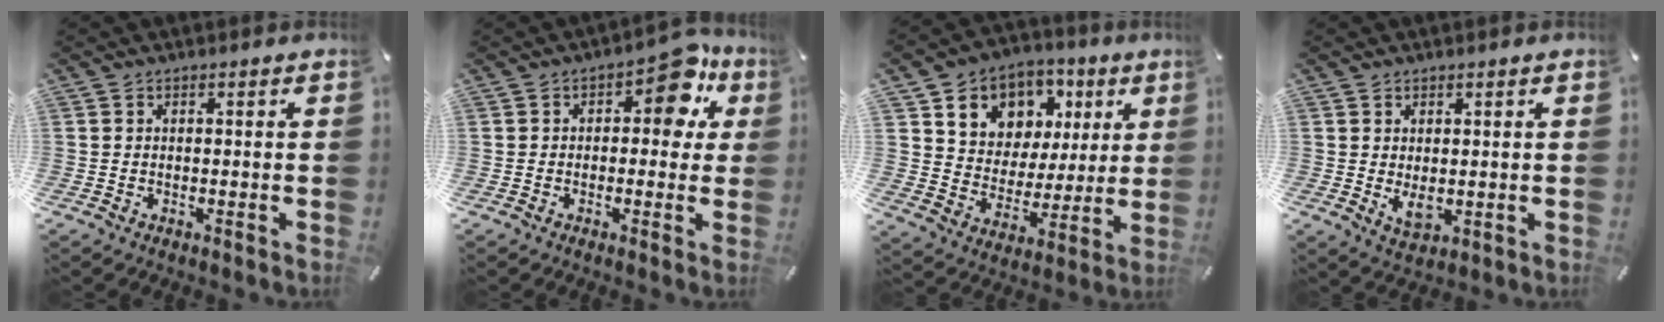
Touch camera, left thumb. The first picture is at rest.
{"total": 10.2, "force": [3.9, 5.5, 7.6], "torque": [-0.082, -0.020, 0.059]}
{"total": 10.2, "force": [4.2, 9.2, 1.6], "torque": [-0.038, -0.030, 0.083]}
{"total": 4.2, "force": [0.2, 2.9, 3.0], "torque": [-0.060, -0.005, 0.004]}